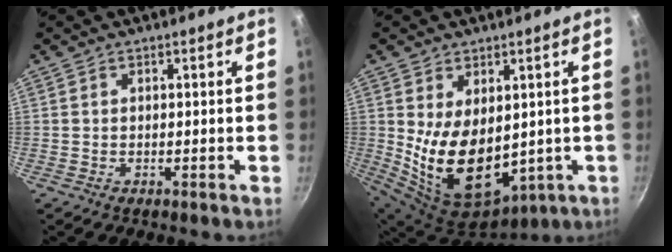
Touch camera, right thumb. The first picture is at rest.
{"total": 16.3, "force": [0.8, 10.4, 12.5], "torque": [-0.206, -0.036, 0.048]}